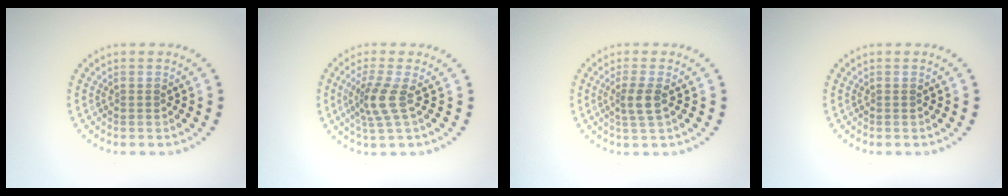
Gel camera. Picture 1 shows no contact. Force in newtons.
{"total": 2.9, "press": 2.1, "slide": 2.0}
{"total": 2.1, "press": 1.6, "slide": 1.2}
{"total": 0.0}